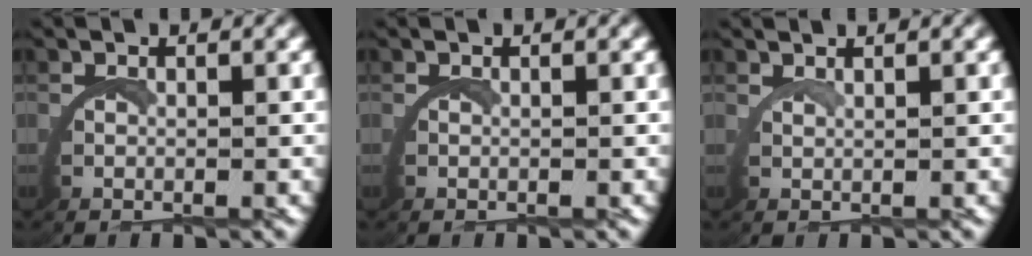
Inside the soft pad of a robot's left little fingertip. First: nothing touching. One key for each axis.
{"total": 0.0}
{"total": 1.8, "fx": 1.4, "fy": -1.1, "fz": 0.1, "tx": -0.002, "ty": 0.004, "tz": 0.025}